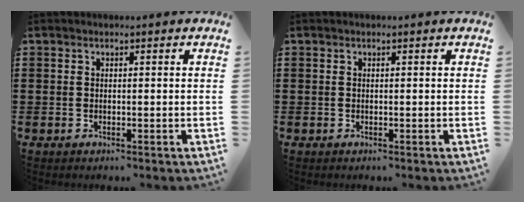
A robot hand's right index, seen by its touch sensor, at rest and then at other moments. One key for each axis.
{"total": 0.0}